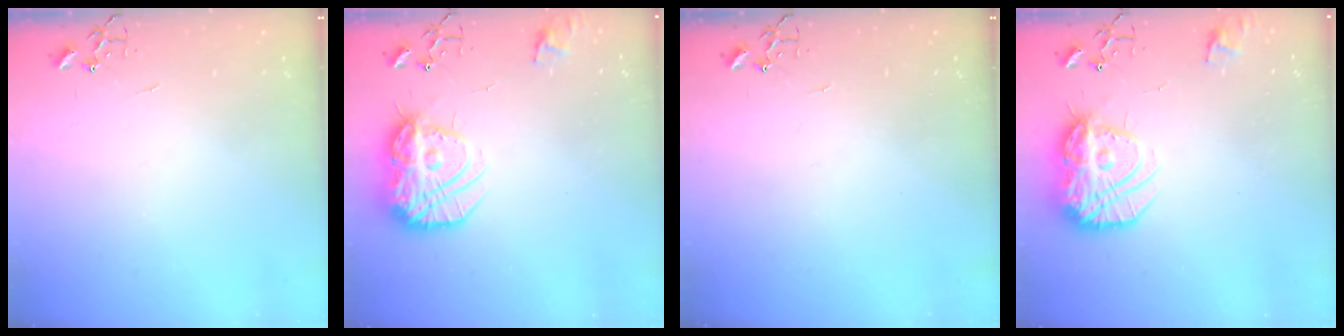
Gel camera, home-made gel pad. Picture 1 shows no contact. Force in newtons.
{"total": 17.7, "press": 17.7, "slide": 1.2}
{"total": 0.0}
{"total": 17.7, "press": 17.7, "slide": 1.2}